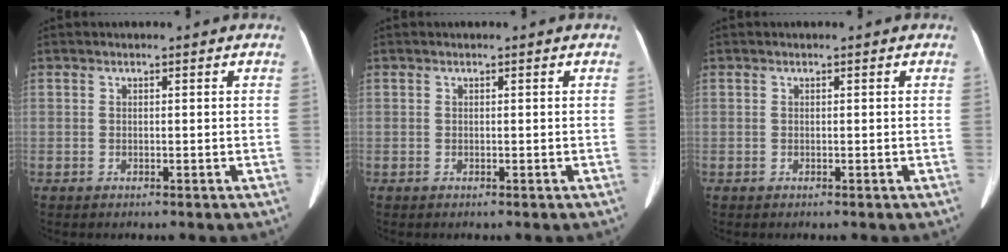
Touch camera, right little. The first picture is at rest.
{"total": 0.0}
{"total": 0.0}